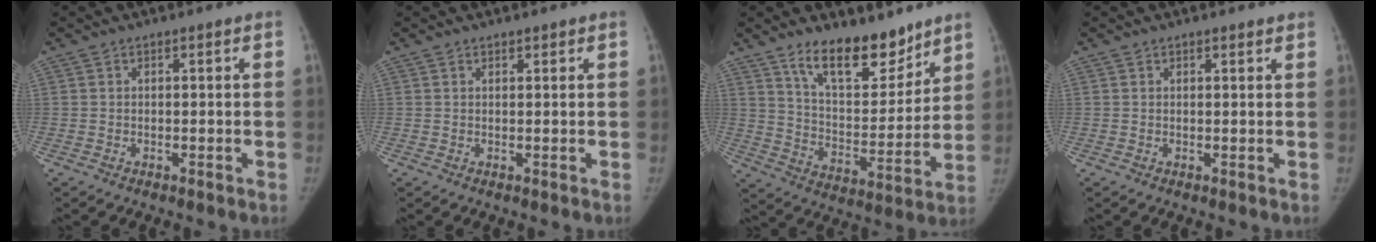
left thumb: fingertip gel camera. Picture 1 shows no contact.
{"total": 0.8, "force": [0.7, 0.4, 0.2], "torque": [0.001, -0.004, 0.009]}
{"total": 15.9, "force": [11.6, 6.7, 8.4], "torque": [-0.086, -0.087, 0.201]}
{"total": 1.4, "force": [1.2, 0.4, 0.6], "torque": [-0.002, -0.002, 0.015]}